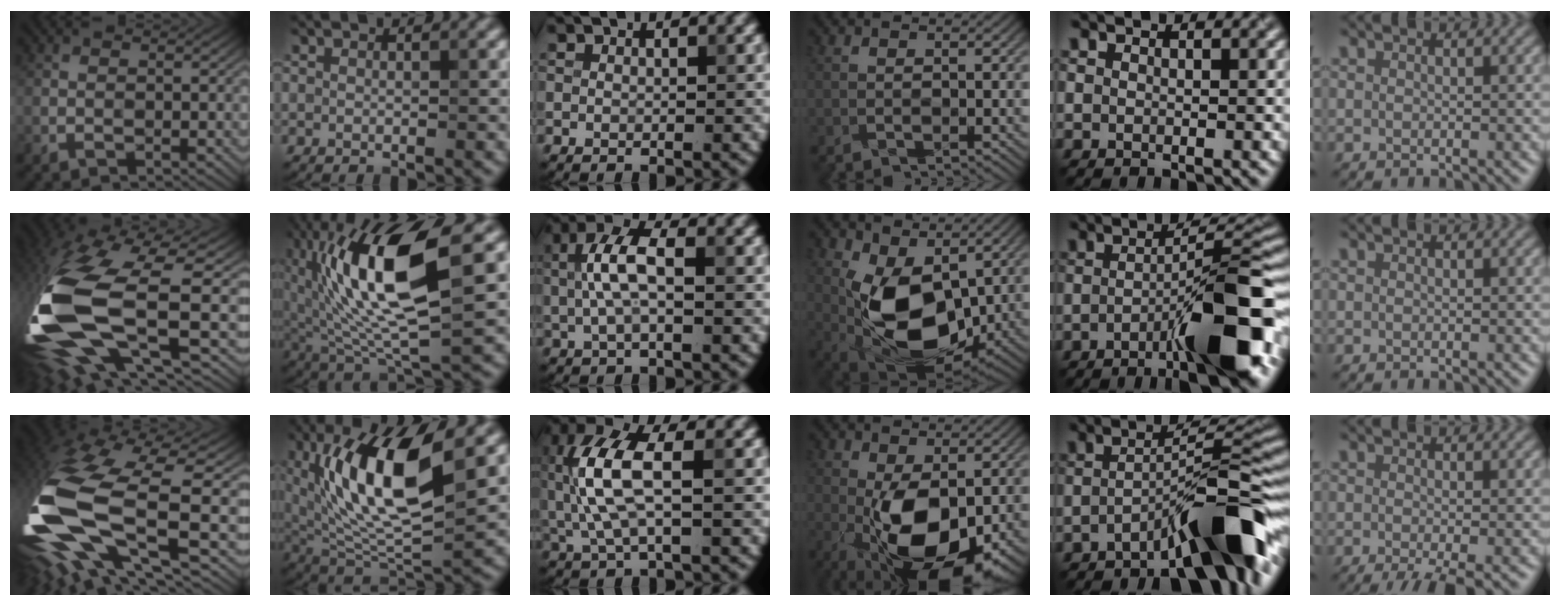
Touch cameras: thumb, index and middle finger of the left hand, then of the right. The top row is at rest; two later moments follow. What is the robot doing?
{"motion": "wrap", "object": "ethernet cable"}